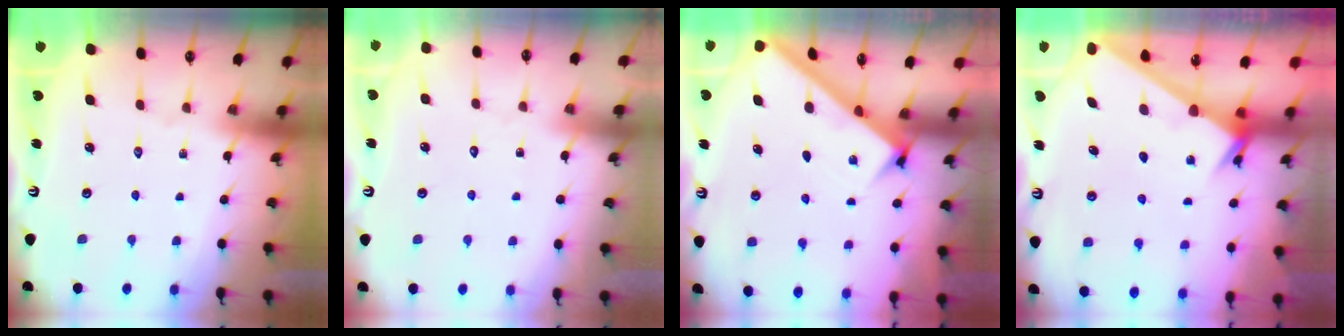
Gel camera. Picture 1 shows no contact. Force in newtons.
{"total": 2.8, "press": 2.8, "slide": 0.2}
{"total": 2.7, "press": 2.7, "slide": 0.4}
{"total": 2.5, "press": 2.5, "slide": 0.2}